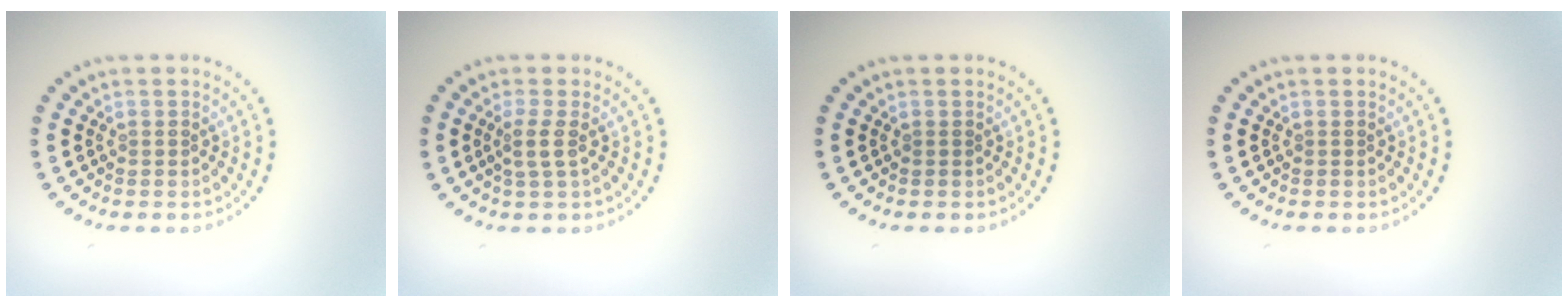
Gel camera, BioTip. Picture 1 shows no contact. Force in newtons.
{"total": 1.7, "press": 1.3, "slide": 1.1}
{"total": 0.0}
{"total": 0.0}